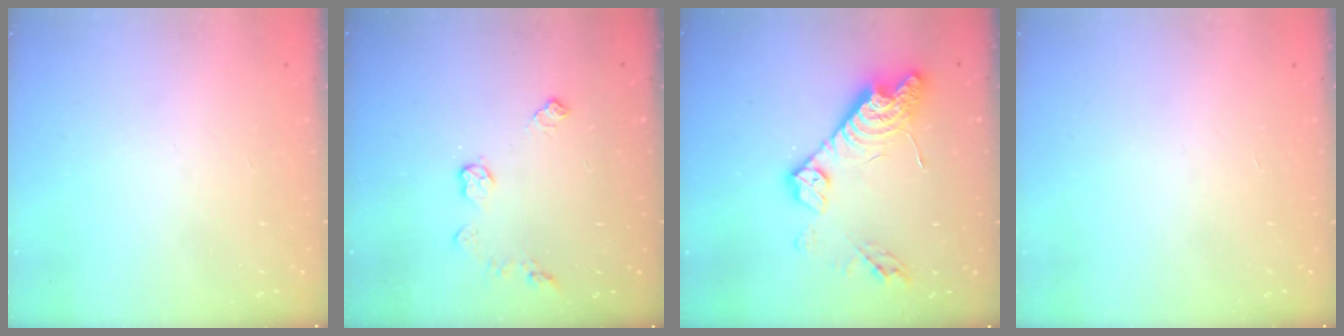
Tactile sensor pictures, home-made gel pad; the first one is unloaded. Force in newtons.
{"total": 6.6, "press": 6.6, "slide": 0.6}
{"total": 15.9, "press": 15.8, "slide": 1.1}
{"total": 0.0}